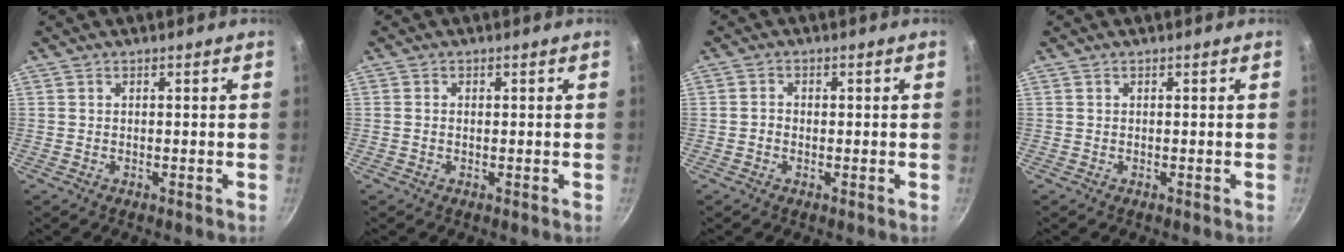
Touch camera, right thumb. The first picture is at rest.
{"total": 0.7, "force": [-0.1, 0.5, 0.5], "torque": [-0.009, 0.003, -0.002]}
{"total": 1.4, "force": [-0.4, 1.2, 0.7], "torque": [-0.013, 0.008, -0.009]}
{"total": 0.0}